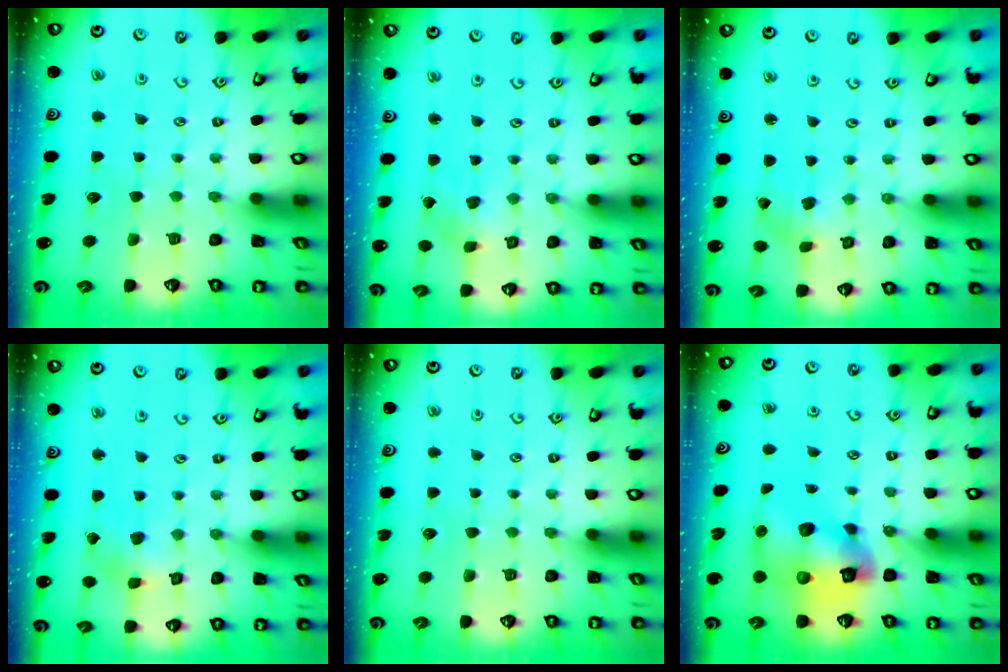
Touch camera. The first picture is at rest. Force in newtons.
{"total": 2.3, "press": 2.3, "slide": 0.2}
{"total": 1.2, "press": 1.2, "slide": 0.2}
{"total": 3.3, "press": 3.3, "slide": 0.2}
{"total": 0.0}
{"total": 13.1, "press": 13.0, "slide": 2.0}